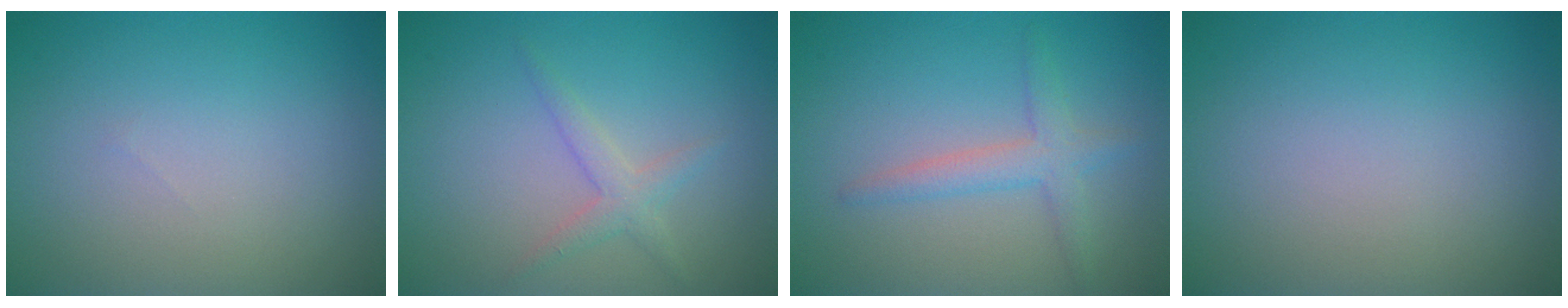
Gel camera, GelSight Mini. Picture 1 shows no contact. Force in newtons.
{"total": 1.8, "press": 1.8, "slide": 0.1}
{"total": 2.5, "press": 2.5, "slide": 0.1}
{"total": 0.0}